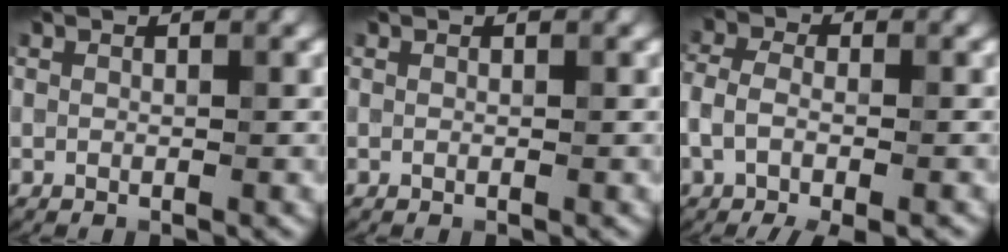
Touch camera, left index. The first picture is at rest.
{"total": 0.0}
{"total": 5.3, "force": [-2.5, 2.5, 3.9], "torque": [-0.080, -0.006, -0.036]}